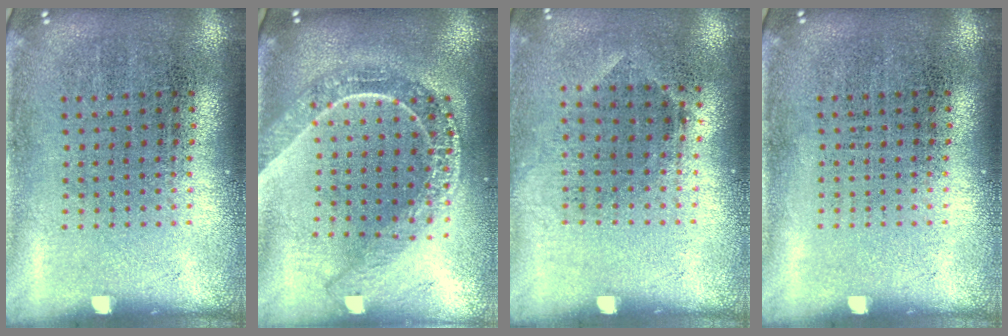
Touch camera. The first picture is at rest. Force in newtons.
{"total": 2.2, "press": 1.8, "slide": 1.2}
{"total": 0.8, "press": 0.7, "slide": 0.5}
{"total": 0.0}